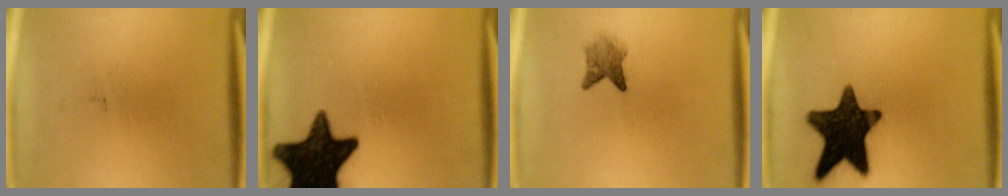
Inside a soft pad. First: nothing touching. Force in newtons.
{"total": 17.6}
{"total": 2.8}
{"total": 17.0}